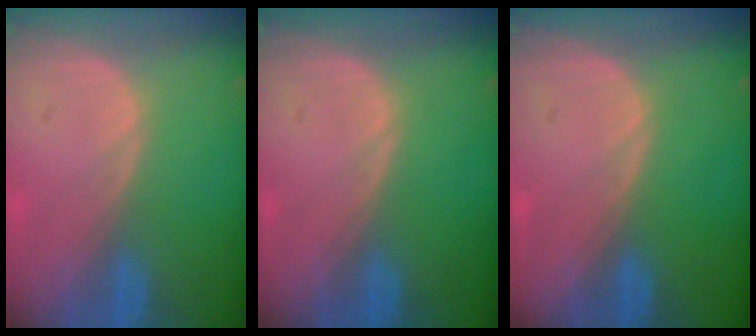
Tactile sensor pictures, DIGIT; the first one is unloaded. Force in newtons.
{"total": 0.0}
{"total": 0.0}